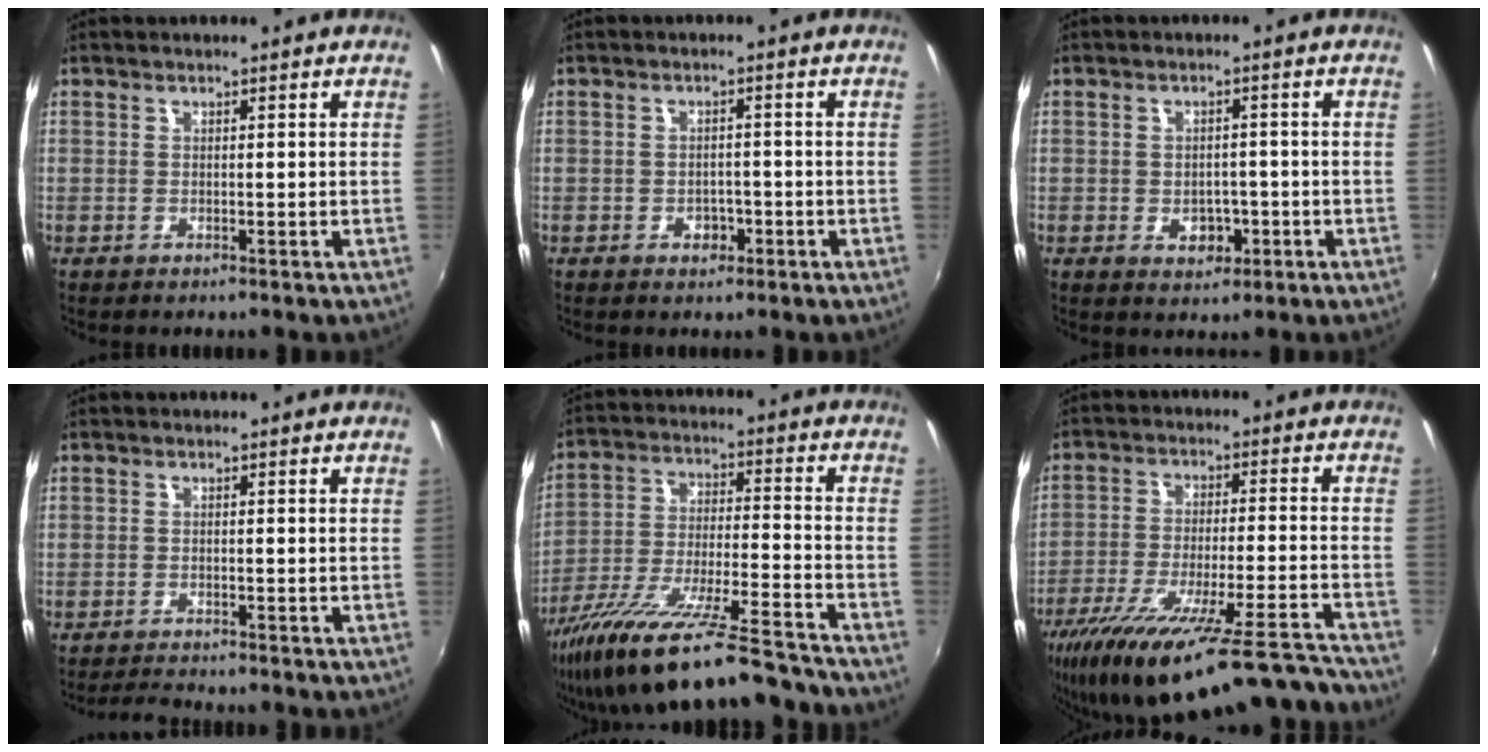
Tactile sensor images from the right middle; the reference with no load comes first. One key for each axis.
{"total": 2.7, "fx": -1.3, "fy": 2.1, "fz": 1.1, "tx": -0.019, "ty": 0.003, "tz": -0.016}
{"total": 4.2, "fx": -1.4, "fy": 3.2, "fz": 2.3, "tx": -0.039, "ty": 0.003, "tz": -0.014}
{"total": 2.4, "fx": -2.4, "fy": 0.0, "fz": 0.6, "tx": -0.022, "ty": -0.011, "tz": -0.045}
{"total": 22.5, "fx": -18.5, "fy": 2.5, "fz": 12.5, "tx": -0.232, "ty": -0.054, "tz": -0.301}
{"total": 27.4, "fx": -23.3, "fy": 4.8, "fz": 13.6, "tx": -0.232, "ty": -0.043, "tz": -0.343}